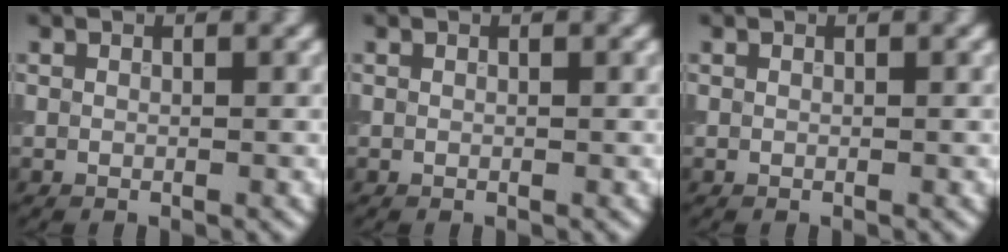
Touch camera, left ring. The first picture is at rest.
{"total": 0.0}
{"total": 0.0}